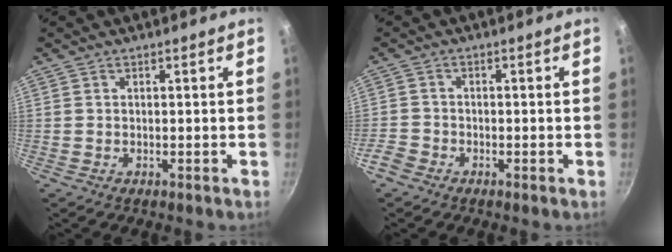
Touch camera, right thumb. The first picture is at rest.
{"total": 2.8, "force": [-2.1, 1.7, 0.9], "torque": [-0.021, 0.013, -0.044]}